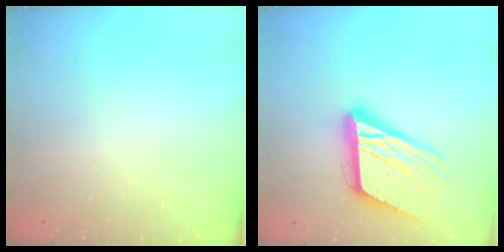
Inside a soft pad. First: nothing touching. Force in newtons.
{"total": 18.5, "press": 18.2, "slide": 3.6}